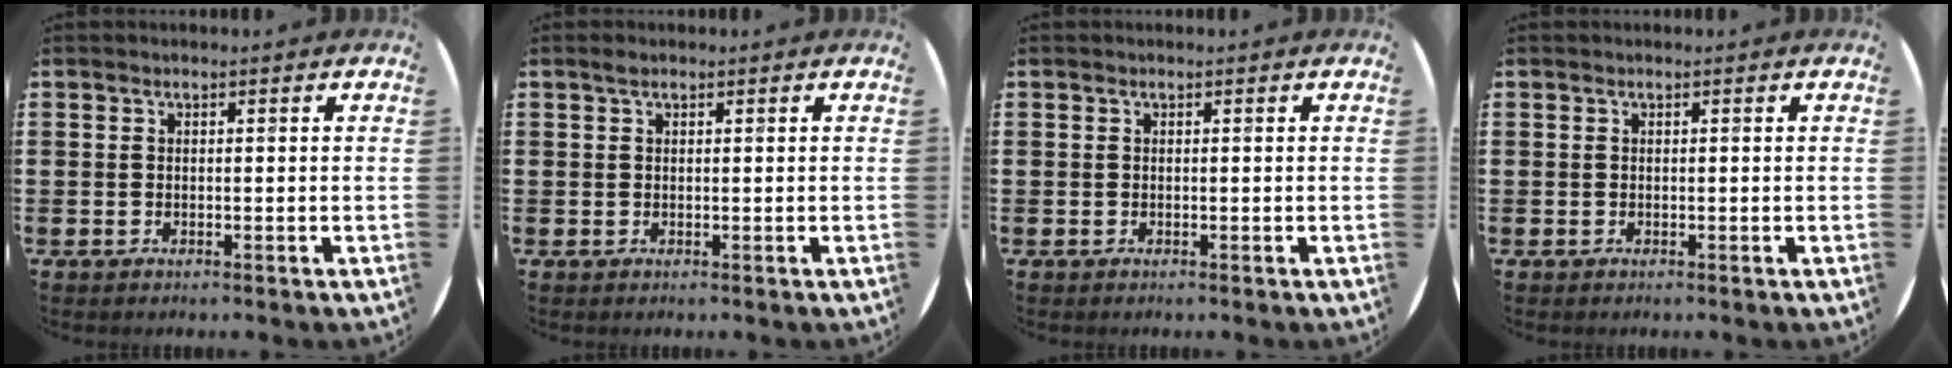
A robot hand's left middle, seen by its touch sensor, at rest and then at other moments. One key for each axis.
{"total": 0.8, "fx": 0.5, "fy": 0.4, "fz": 0.4, "tx": -0.002, "ty": 0.001, "tz": 0.008}
{"total": 0.0}
{"total": 0.0}